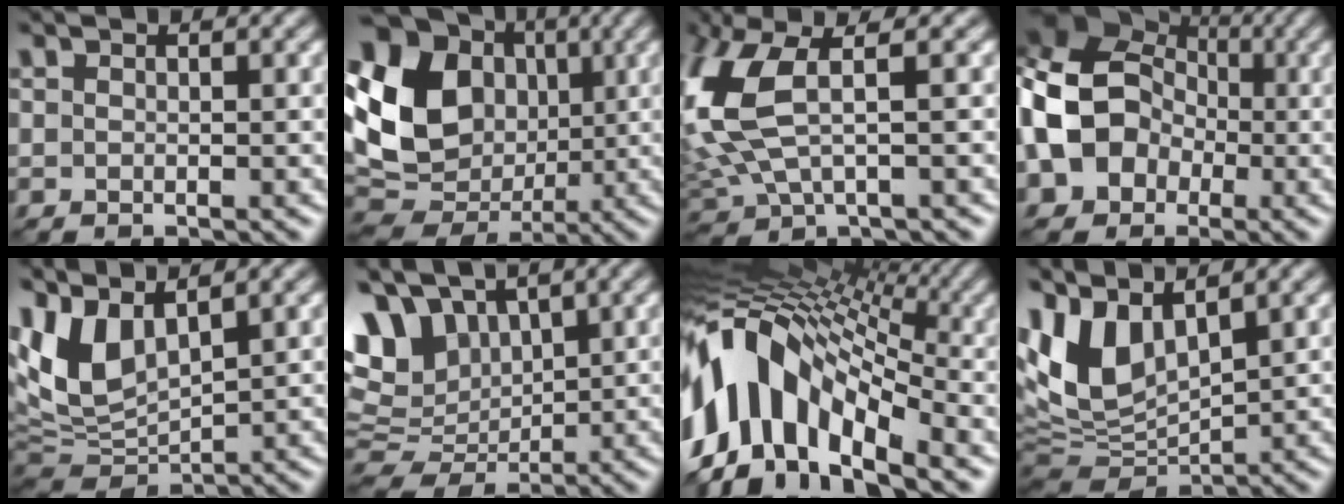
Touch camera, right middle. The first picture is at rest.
{"total": 15.8, "force": [1.4, 13.2, 8.6], "torque": [-0.187, 0.008, 0.023]}
{"total": 8.2, "force": [0.9, 3.6, 7.3], "torque": [-0.200, 0.001, 0.014]}
{"total": 12.9, "force": [-2.2, 10.7, 6.9], "torque": [-0.140, -0.002, -0.085]}
{"total": 6.5, "force": [2.0, 3.4, 5.2], "torque": [-0.124, -0.003, 0.034]}
{"total": 8.0, "force": [2.7, 5.6, 5.1], "torque": [-0.101, 0.015, 0.047]}
{"total": 12.8, "force": [-3.4, 7.4, 9.9], "torque": [-0.176, 0.028, -0.079]}
{"total": 7.3, "force": [2.7, 3.8, 5.6], "torque": [-0.130, -0.001, 0.050]}